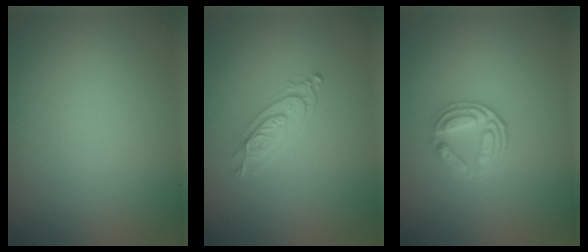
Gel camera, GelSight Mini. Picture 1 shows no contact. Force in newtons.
{"total": 2.5, "press": 2.0, "slide": 1.5}
{"total": 2.9, "press": 2.5, "slide": 1.6}